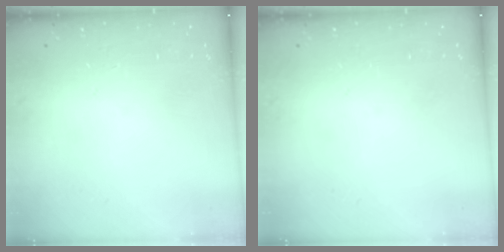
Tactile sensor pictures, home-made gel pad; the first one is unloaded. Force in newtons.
{"total": 0.0}